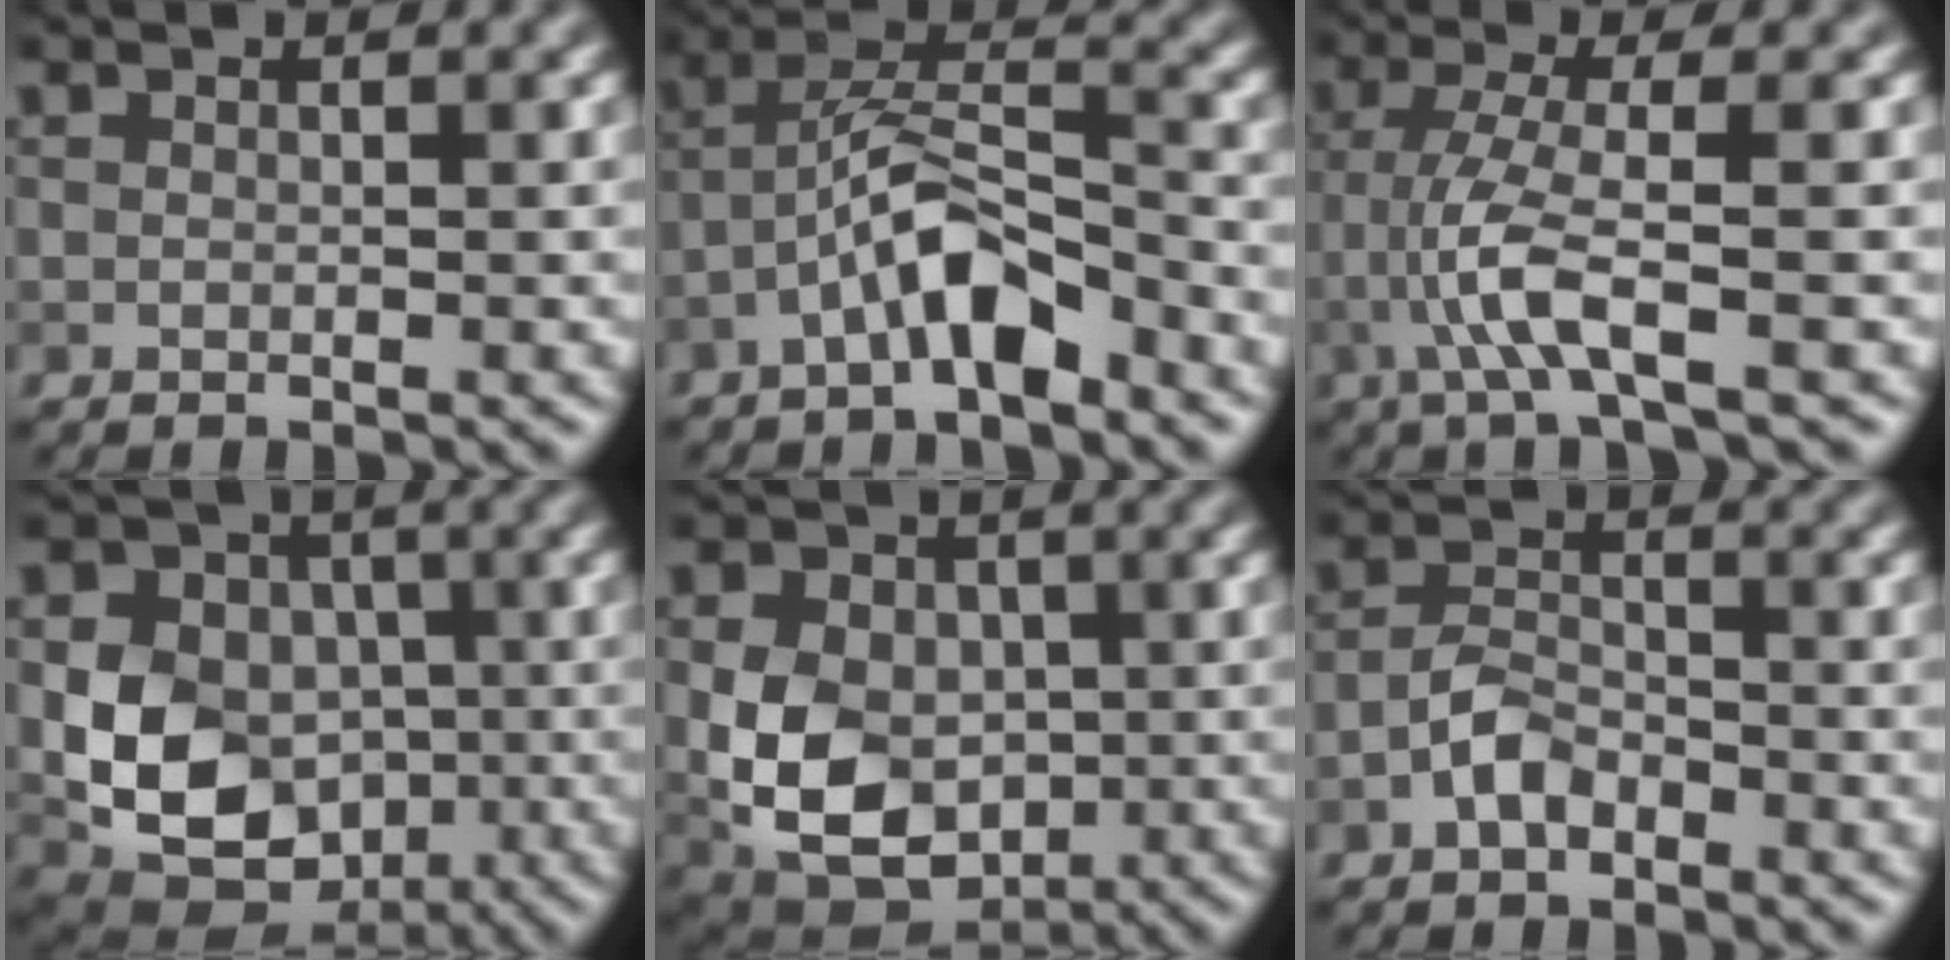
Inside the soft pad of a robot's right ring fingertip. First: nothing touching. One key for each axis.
{"total": 5.7, "fx": -3.3, "fy": 1.7, "fz": 4.4, "tx": -0.084, "ty": 0.018, "tz": -0.066}
{"total": 4.4, "fx": -1.6, "fy": 0.4, "fz": 4.1, "tx": -0.089, "ty": 0.004, "tz": -0.037}
{"total": 10.0, "fx": -0.8, "fy": 8.0, "fz": 5.9, "tx": -0.089, "ty": -0.013, "tz": -0.024}
{"total": 9.2, "fx": -0.6, "fy": 6.9, "fz": 6.1, "tx": -0.109, "ty": -0.009, "tz": -0.015}
{"total": 2.7, "fx": -1.6, "fy": 1.5, "fz": 1.6, "tx": -0.027, "ty": 0.010, "tz": -0.034}